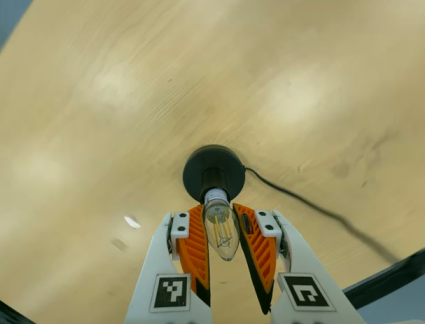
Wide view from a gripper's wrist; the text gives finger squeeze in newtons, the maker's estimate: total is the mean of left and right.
{"total": 14.6, "left": 14.6, "right": 14.6}